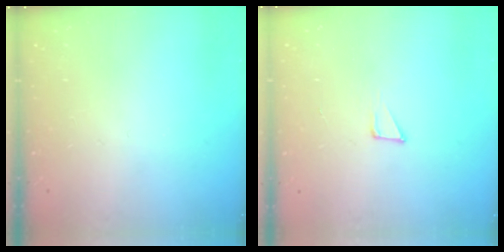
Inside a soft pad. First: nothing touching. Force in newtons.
{"total": 3.7, "press": 3.7, "slide": 0.2}